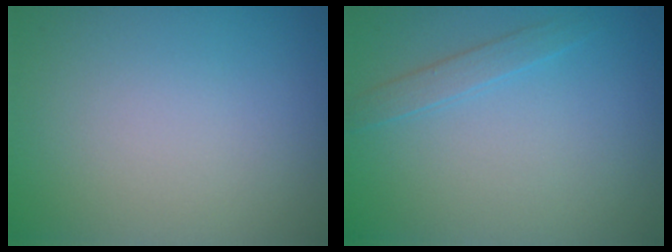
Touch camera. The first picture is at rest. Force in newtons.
{"total": 1.4, "press": 1.4, "slide": 0.0}